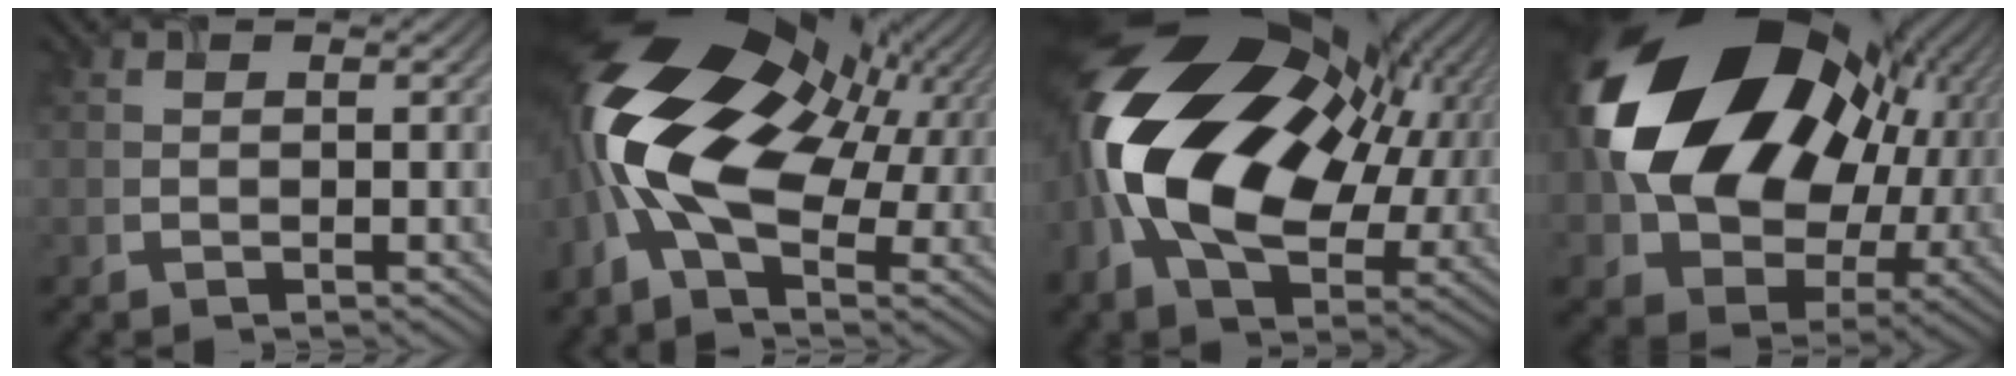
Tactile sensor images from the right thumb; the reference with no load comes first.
{"total": 17.8, "force": [1.2, 9.7, 14.8], "torque": [-0.318, -0.023, 0.024]}
{"total": 20.4, "force": [1.9, 13.4, 15.3], "torque": [-0.336, -0.030, 0.052]}
{"total": 22.1, "force": [4.8, 16.2, 14.2], "torque": [-0.304, -0.028, 0.111]}